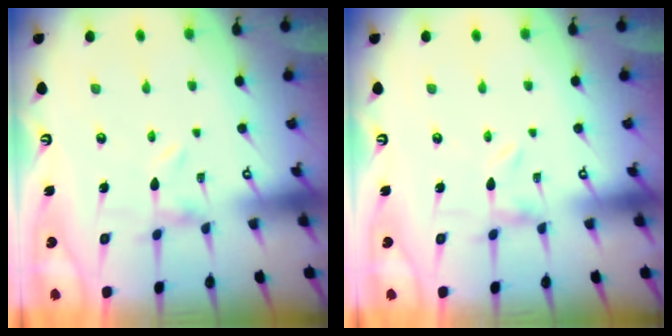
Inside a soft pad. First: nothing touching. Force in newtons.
{"total": 0.0}